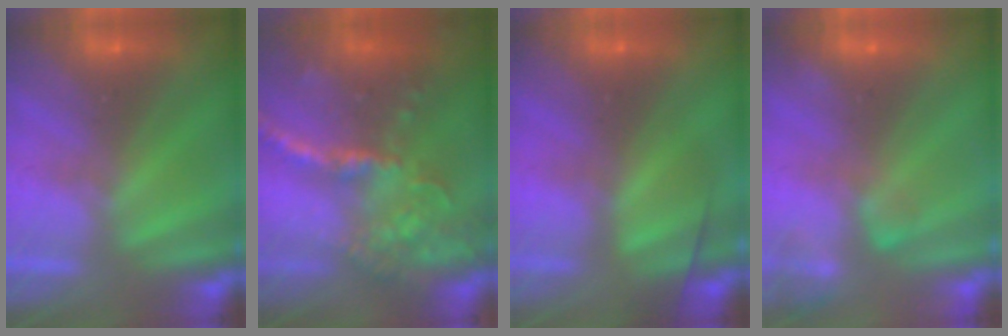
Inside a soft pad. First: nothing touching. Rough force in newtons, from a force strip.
{"total": 6.1}
{"total": 2.9}
{"total": 2.4}